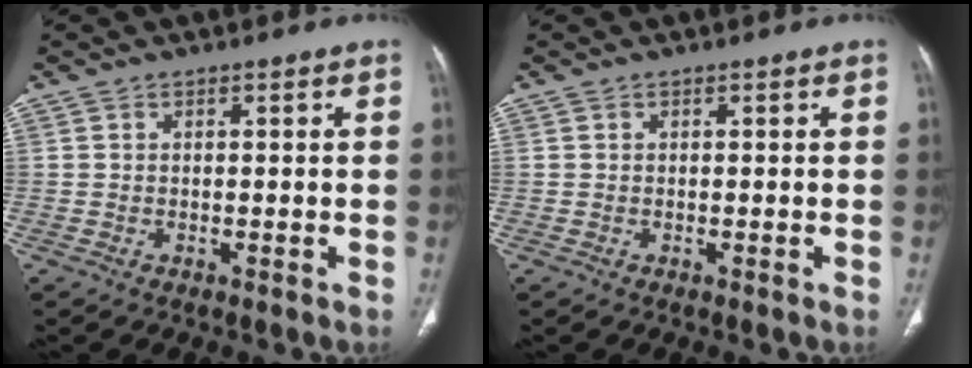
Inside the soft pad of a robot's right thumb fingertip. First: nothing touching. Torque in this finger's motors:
{"motor_torque": [0.23, -0.07, -0.01, 0.00, 0.03]}